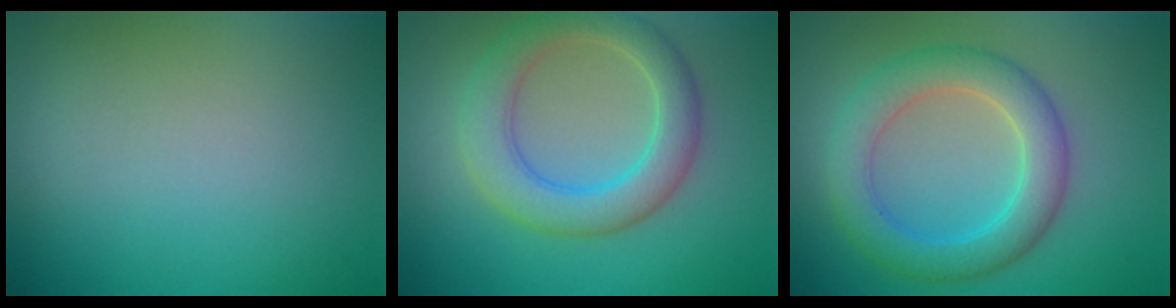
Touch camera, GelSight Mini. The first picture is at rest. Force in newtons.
{"total": 5.2, "press": 5.2, "slide": 0.3}
{"total": 5.2, "press": 5.2, "slide": 0.1}